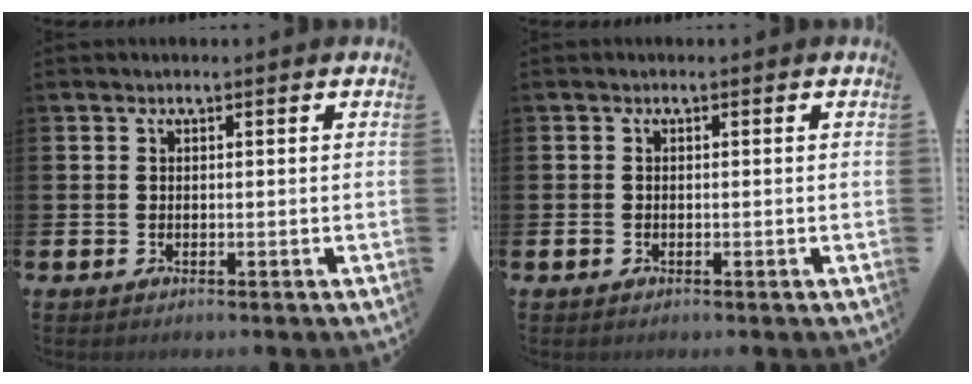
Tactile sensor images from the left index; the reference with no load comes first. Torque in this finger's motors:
{"motor_torque": [1.14, 0.73, 0.09, 0.04]}